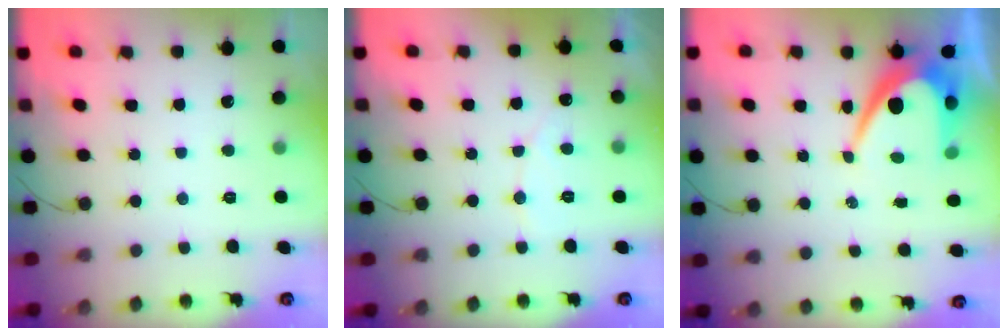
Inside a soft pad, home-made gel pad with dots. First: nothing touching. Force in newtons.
{"total": 4.1, "press": 4.1, "slide": 0.3}
{"total": 9.3, "press": 9.3, "slide": 0.6}